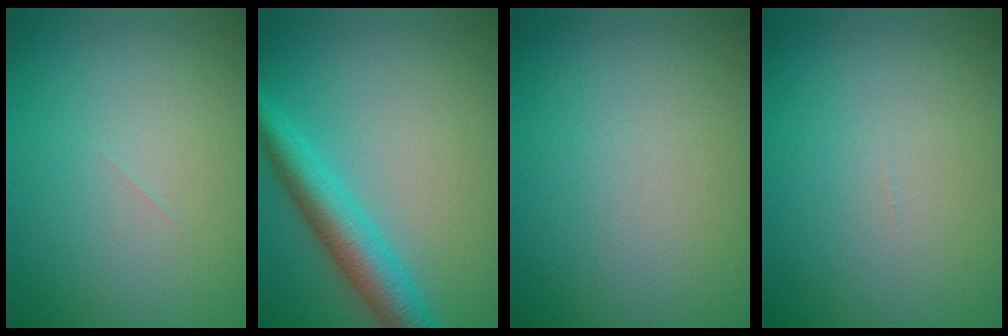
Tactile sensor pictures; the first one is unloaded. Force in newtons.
{"total": 4.9, "press": 4.9, "slide": 0.1}
{"total": 0.0}
{"total": 0.0}